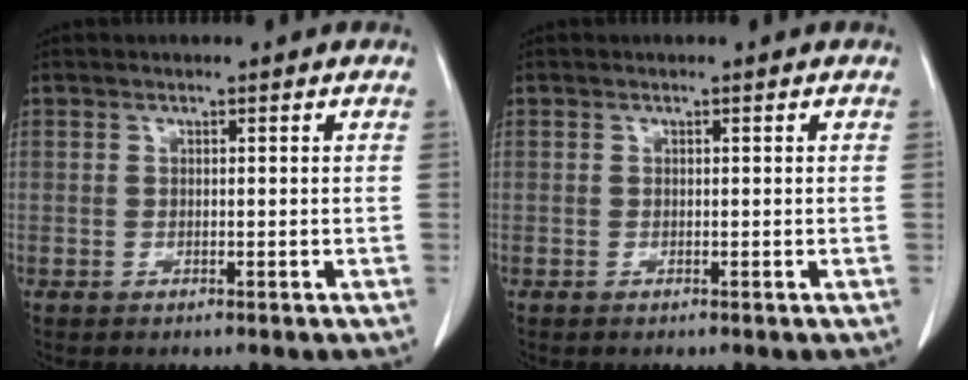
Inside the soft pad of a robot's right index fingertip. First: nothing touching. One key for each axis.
{"total": 0.0}